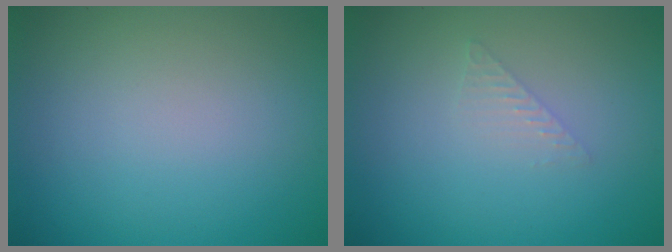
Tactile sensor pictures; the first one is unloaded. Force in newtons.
{"total": 1.0, "press": 1.0, "slide": 0.0}